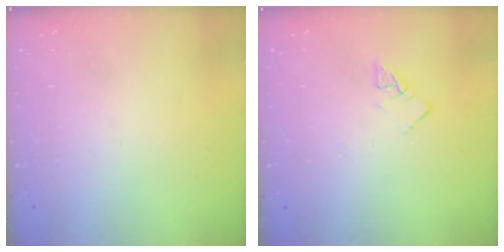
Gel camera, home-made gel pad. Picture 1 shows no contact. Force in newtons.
{"total": 4.5, "press": 4.5, "slide": 0.4}